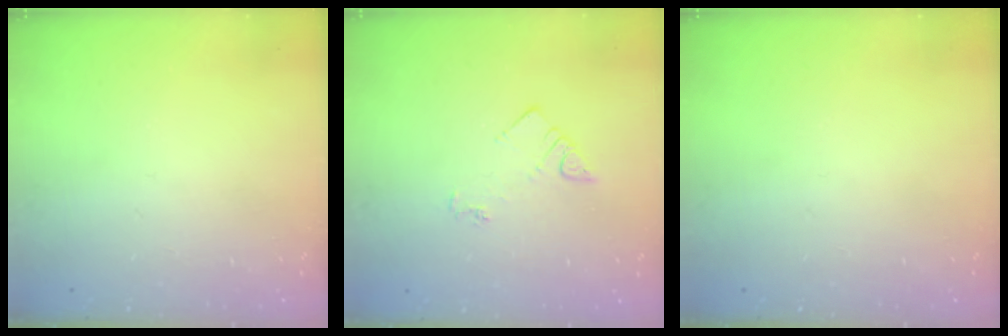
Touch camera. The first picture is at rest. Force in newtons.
{"total": 4.2, "press": 4.2, "slide": 0.5}
{"total": 0.0}